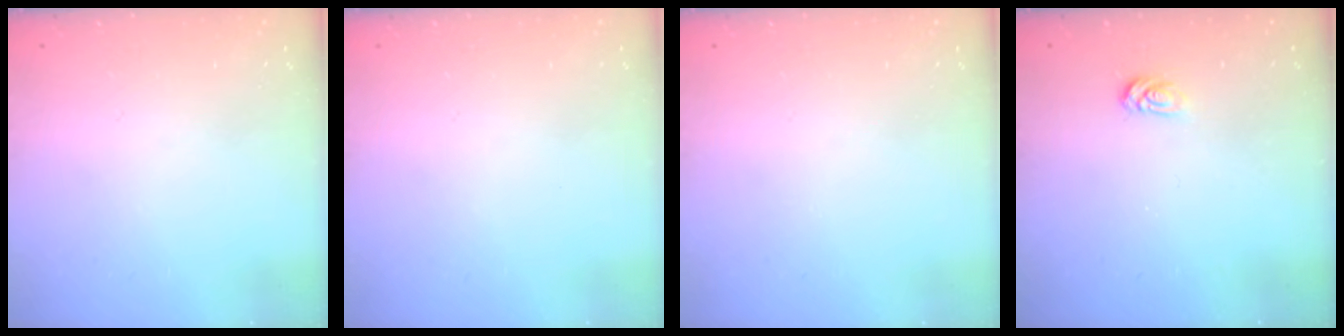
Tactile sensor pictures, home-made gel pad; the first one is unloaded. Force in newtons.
{"total": 0.0}
{"total": 0.0}
{"total": 3.3, "press": 3.3, "slide": 0.4}